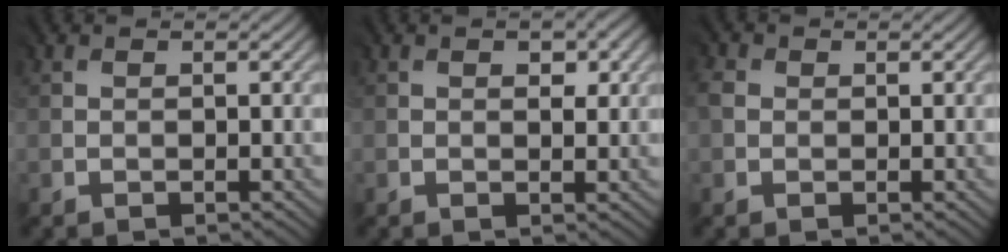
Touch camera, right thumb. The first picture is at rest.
{"total": 2.4, "force": [0.9, 1.2, 1.9], "torque": [-0.029, -0.003, 0.018]}
{"total": 1.6, "force": [-0.3, 1.6, 0.3], "torque": [-0.008, -0.004, -0.010]}